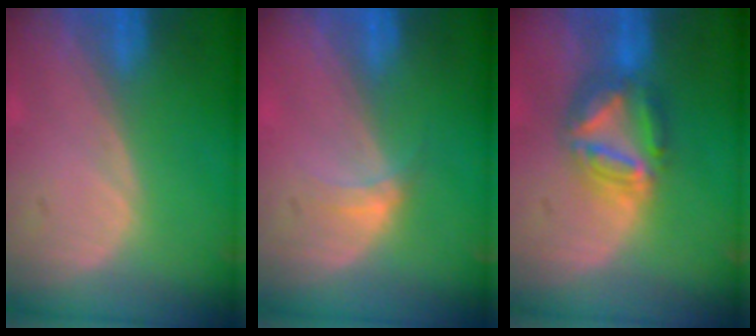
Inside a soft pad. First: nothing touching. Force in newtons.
{"total": 2.3, "press": 1.9, "slide": 1.3}
{"total": 7.4, "press": 6.5, "slide": 3.6}